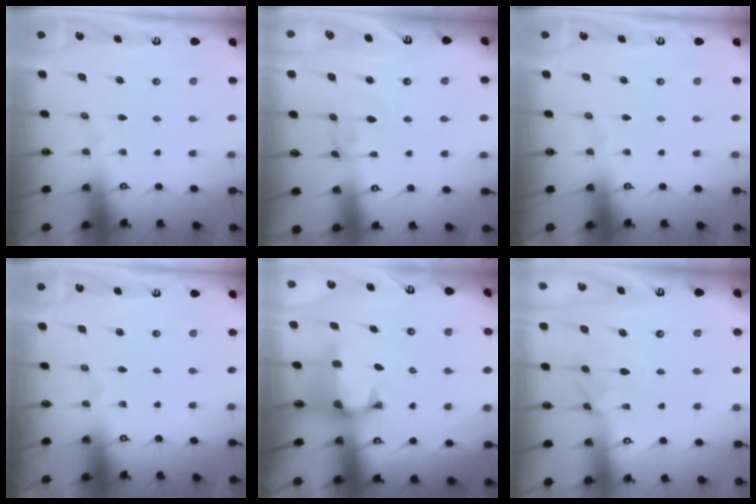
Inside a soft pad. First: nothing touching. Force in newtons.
{"total": 2.1, "press": 2.1, "slide": 0.1}
{"total": 0.0}
{"total": 0.0}
{"total": 1.1, "press": 0.1, "slide": 1.1}
{"total": 1.8, "press": 1.5, "slide": 1.0}